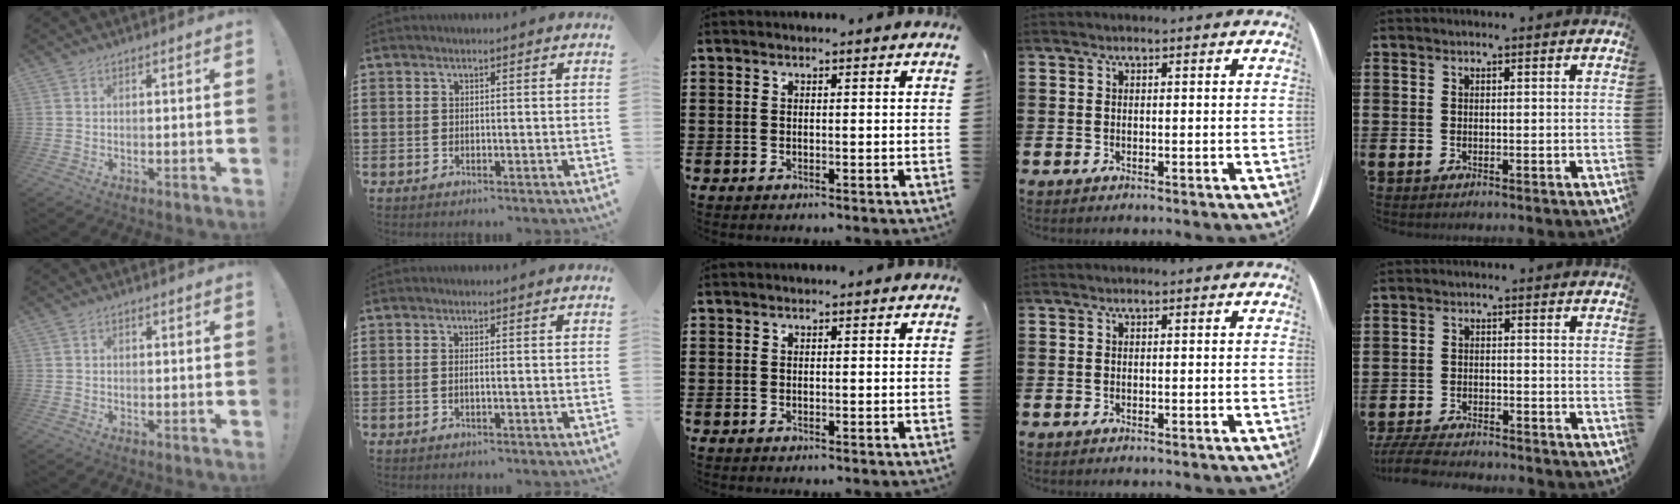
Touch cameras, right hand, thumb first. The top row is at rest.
{"thumb": {"total": 0.8, "force": [0.1, 0.7, 0.4], "torque": [-0.007, 0.003, 0.001]}, "index": {"total": 0.6, "force": [0.0, -0.1, 0.6], "torque": [-0.010, -0.003, 0.002]}, "little": {"total": 3.8, "force": [-3.7, 0.3, 0.8], "torque": [-0.019, 0.001, -0.076]}}